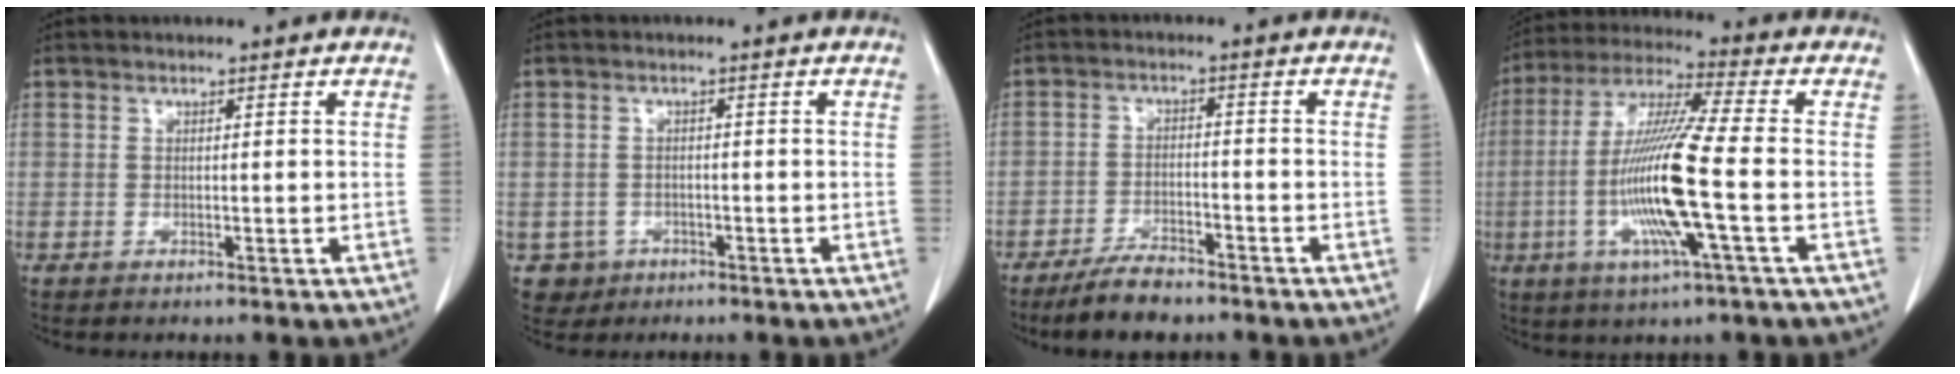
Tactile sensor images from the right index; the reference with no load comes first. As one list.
[{"total": 3.4, "force": [-1.4, 3.1, 0.0], "torque": [0.003, 0.010, -0.021]}, {"total": 6.1, "force": [-5.1, 1.6, 2.9], "torque": [-0.055, -0.008, -0.091]}, {"total": 14.8, "force": [-3.0, -0.2, 14.5], "torque": [-0.295, -0.009, -0.067]}]